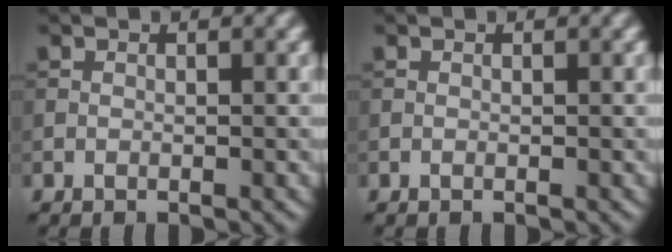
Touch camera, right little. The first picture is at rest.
{"total": 0.0}